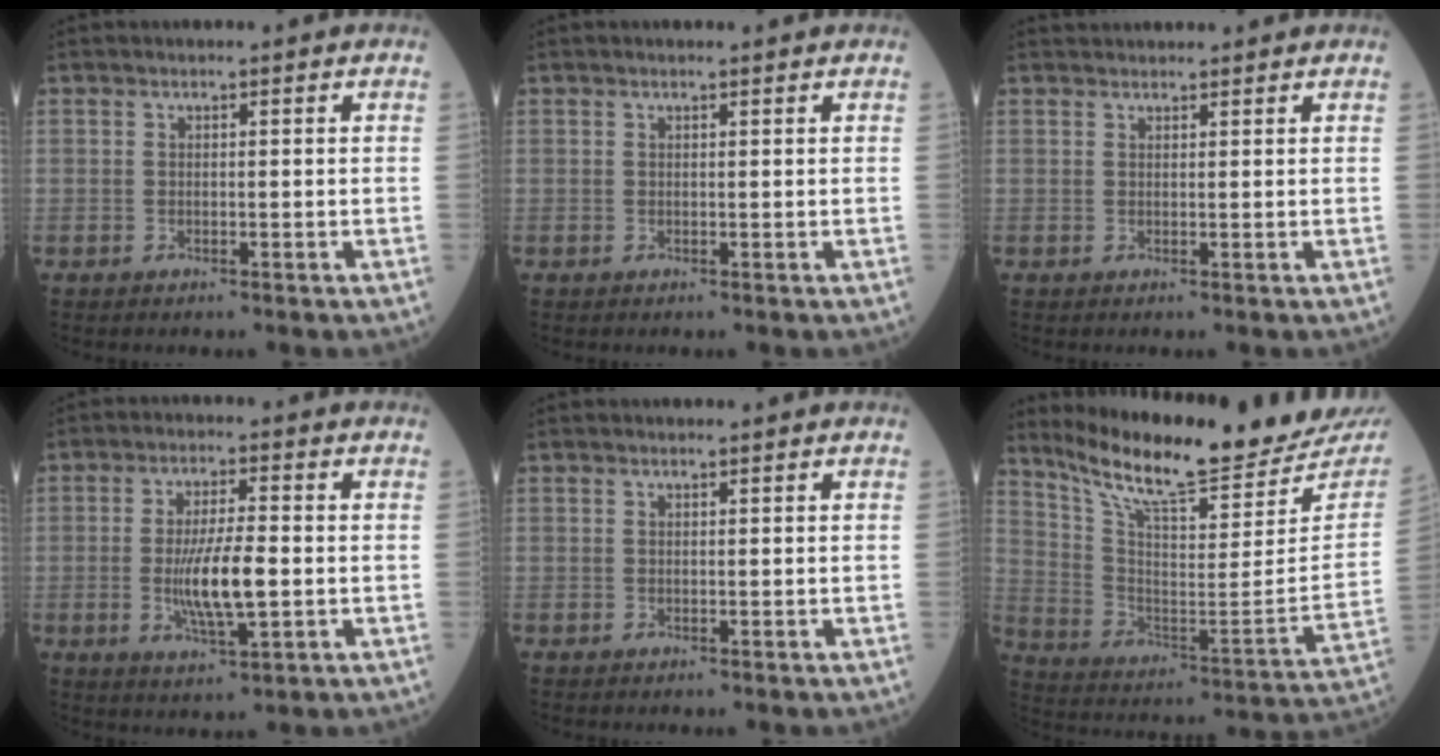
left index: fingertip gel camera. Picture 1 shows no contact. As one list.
[{"total": 0.7, "force": [0.6, 0.0, 0.4], "torque": [-0.009, 0.005, 0.010]}, {"total": 4.0, "force": [3.8, 0.7, 0.9], "torque": [-0.008, 0.033, 0.053]}, {"total": 8.4, "force": [-1.1, 1.5, 8.2], "torque": [-0.161, -0.010, -0.020]}, {"total": 0.0}, {"total": 23.6, "force": [21.6, 1.9, 9.4], "torque": [-0.169, -0.086, 0.317]}]